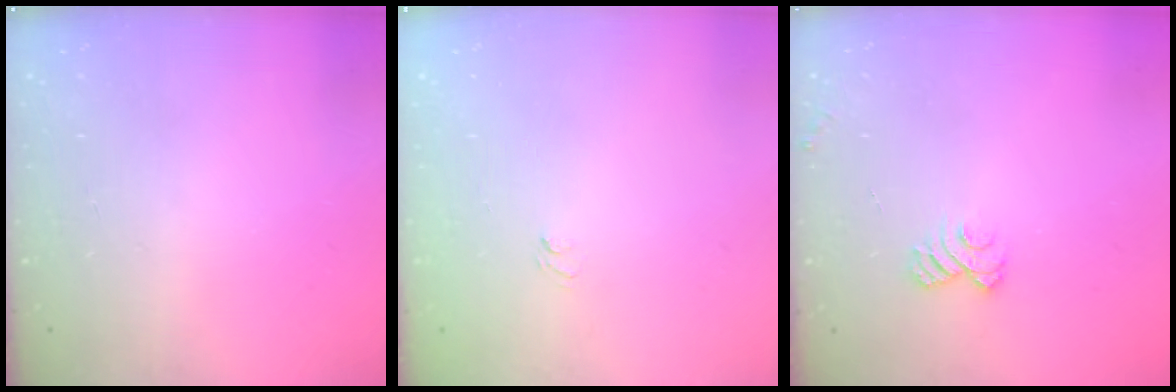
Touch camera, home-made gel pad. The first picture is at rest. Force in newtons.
{"total": 3.8, "press": 3.7, "slide": 1.0}
{"total": 5.2, "press": 5.1, "slide": 0.5}